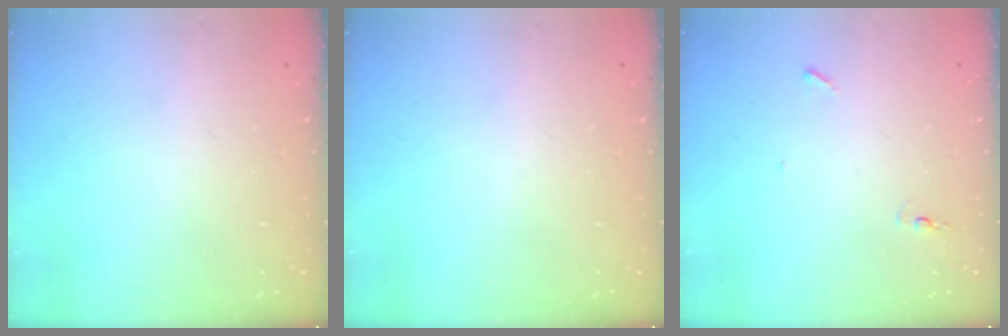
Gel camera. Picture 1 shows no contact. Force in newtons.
{"total": 0.0}
{"total": 4.7, "press": 4.5, "slide": 1.4}